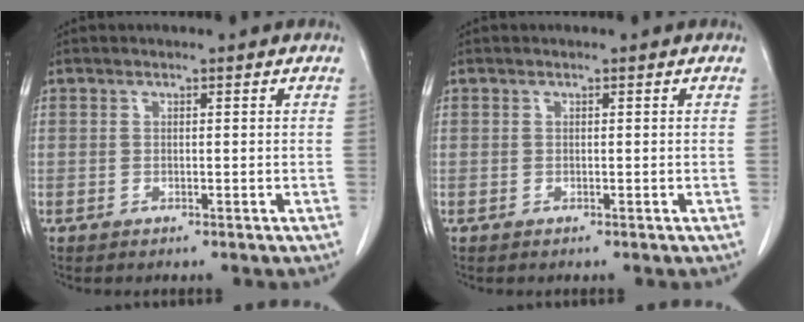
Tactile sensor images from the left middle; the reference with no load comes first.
{"total": 0.0}